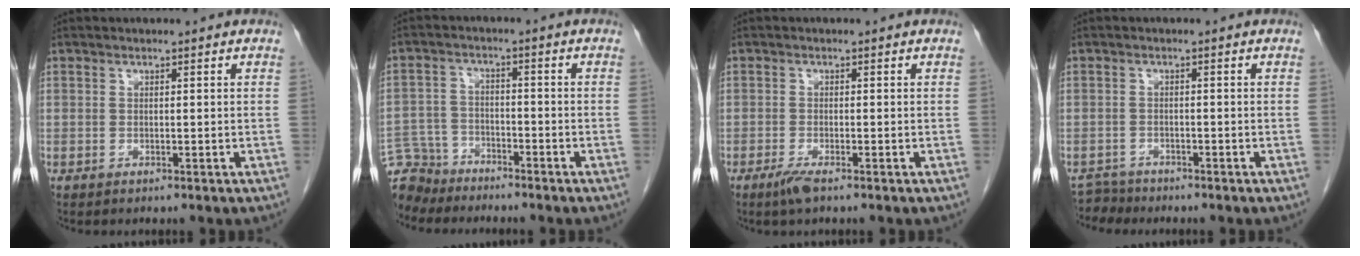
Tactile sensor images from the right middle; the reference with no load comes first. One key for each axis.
{"total": 7.9, "fx": -7.3, "fy": 3.1, "fz": 0.0, "tx": -0.007, "ty": 0.003, "tz": -0.139}
{"total": 2.1, "fx": -1.4, "fy": 0.2, "fz": 1.6, "tx": -0.032, "ty": -0.006, "tz": -0.026}
{"total": 2.5, "fx": -2.3, "fy": 0.5, "fz": -0.8, "tx": 0.015, "ty": -0.007, "tz": -0.042}